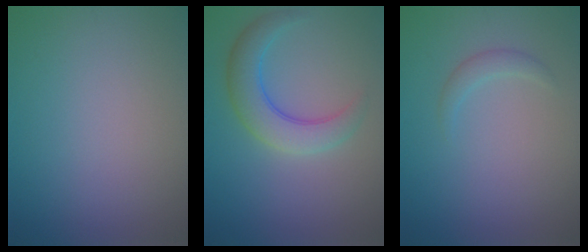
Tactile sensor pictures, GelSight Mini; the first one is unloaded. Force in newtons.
{"total": 4.5, "press": 4.5, "slide": 0.3}
{"total": 1.2, "press": 1.2, "slide": 0.1}